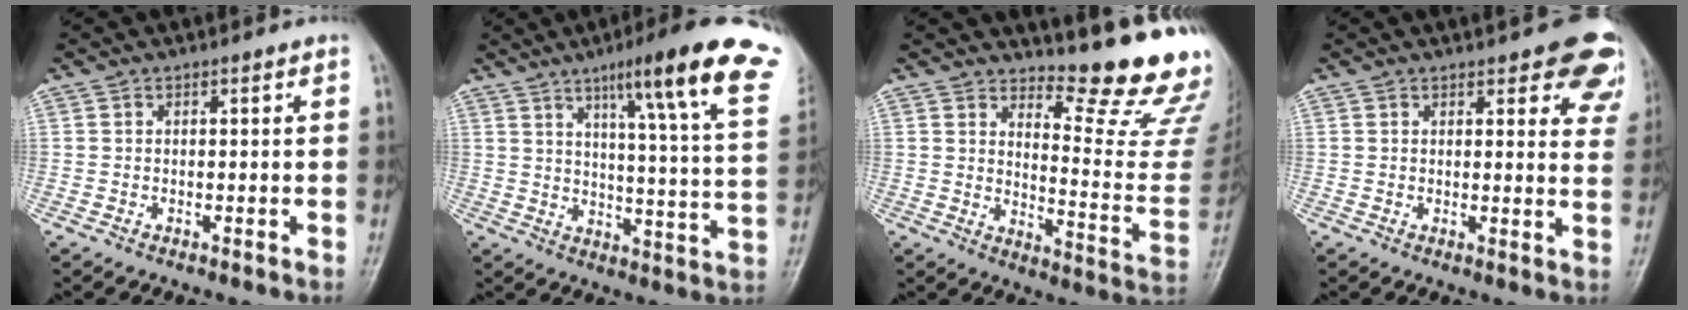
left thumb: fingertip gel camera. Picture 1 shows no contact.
{"total": 22.6, "force": [13.1, 2.7, 18.2], "torque": [-0.232, -0.039, 0.167]}
{"total": 17.5, "force": [15.5, 2.6, 7.6], "torque": [-0.070, -0.186, 0.195]}
{"total": 10.5, "force": [7.5, 3.9, 6.3], "torque": [-0.026, -0.032, 0.069]}